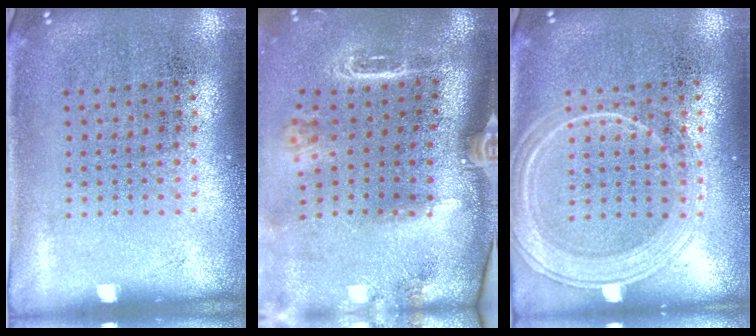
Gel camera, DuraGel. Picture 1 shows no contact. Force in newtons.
{"total": 2.6, "press": 1.9, "slide": 1.7}
{"total": 3.0, "press": 2.9, "slide": 0.5}